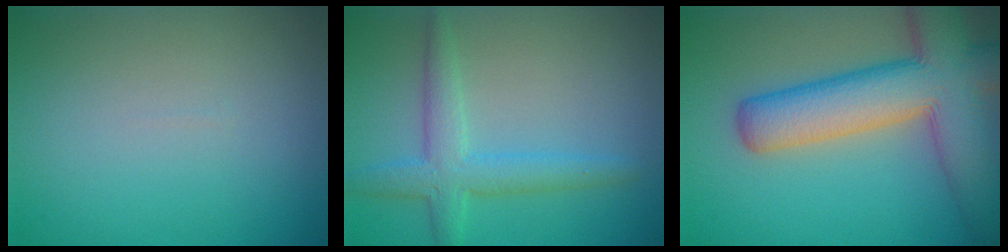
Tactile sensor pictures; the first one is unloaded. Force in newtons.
{"total": 3.6, "press": 3.6, "slide": 0.1}
{"total": 10.5, "press": 10.4, "slide": 0.6}